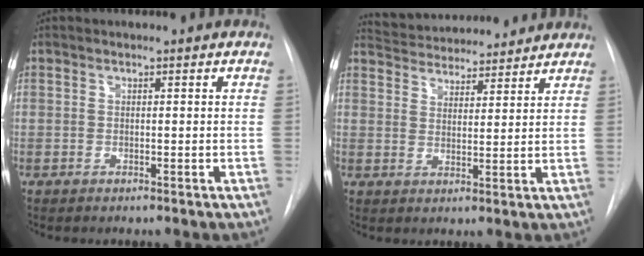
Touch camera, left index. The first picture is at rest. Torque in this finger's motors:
{"motor_torque": [-0.17, -0.80, 0.06, 0.04]}